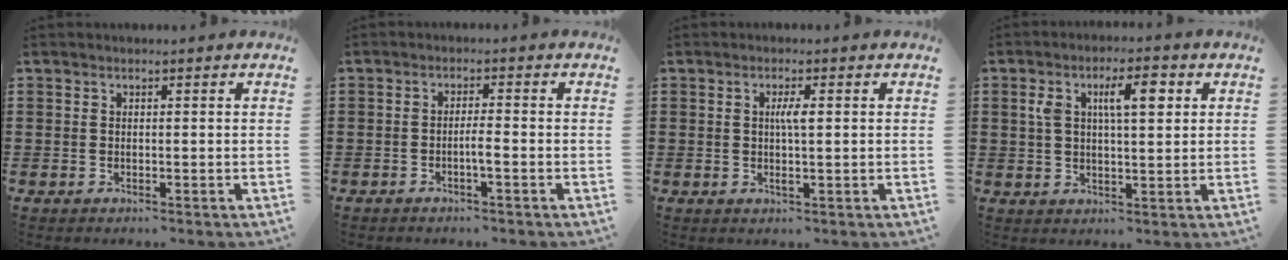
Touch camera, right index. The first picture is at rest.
{"total": 2.2, "force": [-1.1, 0.1, 1.9], "torque": [-0.034, 0.000, -0.020]}
{"total": 2.5, "force": [0.3, 0.3, 2.5], "torque": [-0.049, -0.003, 0.003]}
{"total": 6.8, "force": [2.2, 2.6, 5.9], "torque": [-0.100, 0.004, 0.029]}